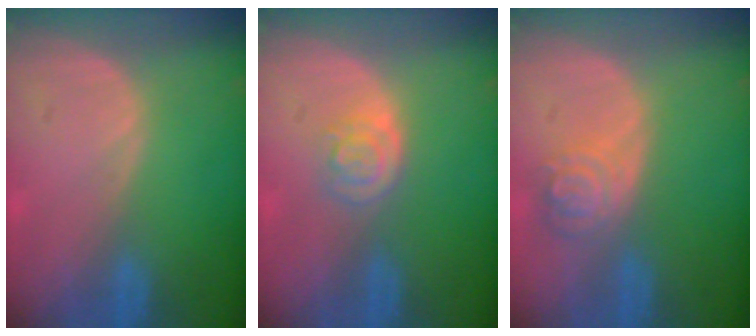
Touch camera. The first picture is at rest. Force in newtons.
{"total": 3.2, "press": 3.2, "slide": 0.2}
{"total": 5.0, "press": 4.4, "slide": 2.3}